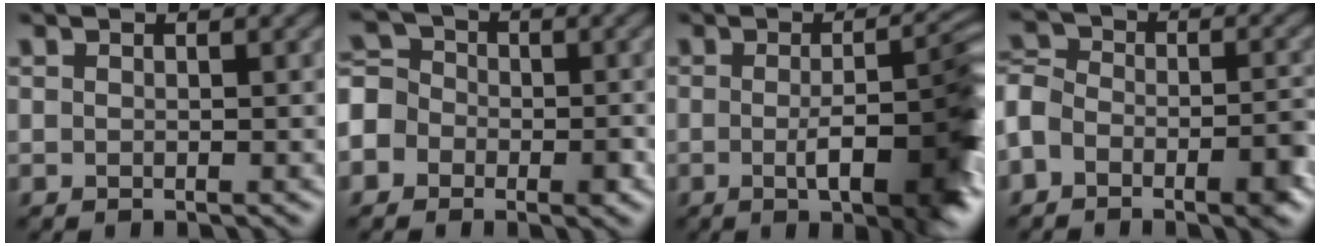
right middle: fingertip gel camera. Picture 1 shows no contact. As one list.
[{"total": 6.7, "force": [-2.8, 5.5, 2.5], "torque": [-0.036, 0.000, -0.073]}, {"total": 8.3, "force": [-1.8, 1.9, 7.9], "torque": [-0.106, -0.002, -0.025]}, {"total": 7.7, "force": [-4.2, 4.3, 4.7], "torque": [-0.073, 0.002, -0.080]}]